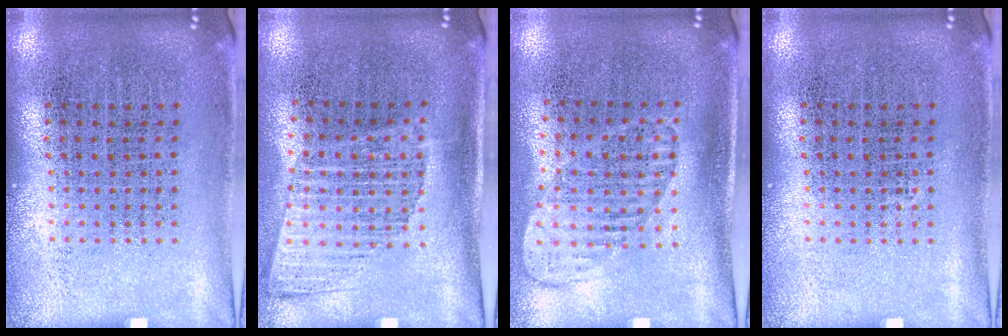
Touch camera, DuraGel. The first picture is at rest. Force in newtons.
{"total": 1.3, "press": 1.0, "slide": 0.8}
{"total": 1.4, "press": 1.1, "slide": 0.9}
{"total": 0.0}